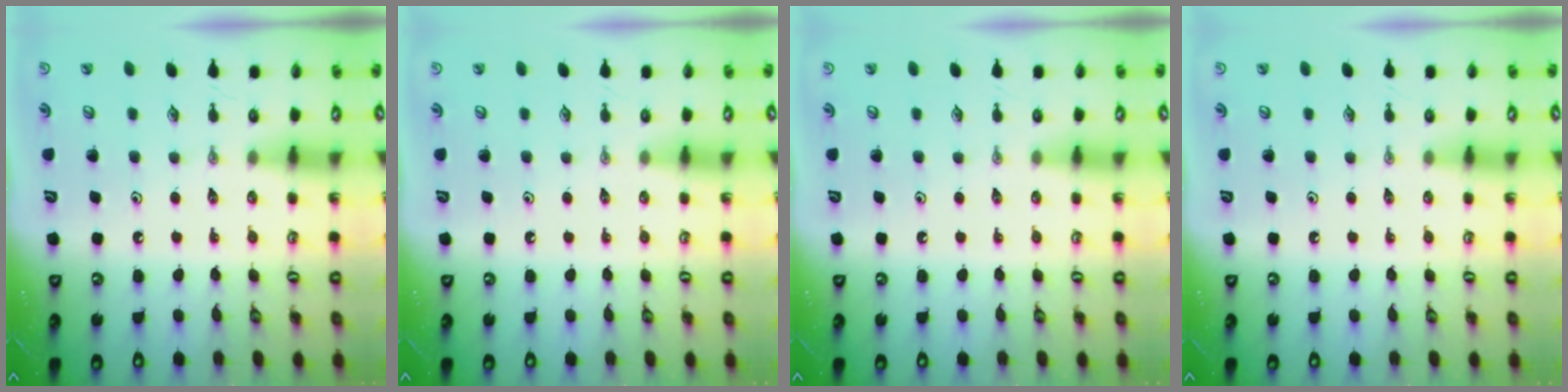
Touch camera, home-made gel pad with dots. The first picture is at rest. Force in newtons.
{"total": 0.0}
{"total": 0.0}
{"total": 0.0}